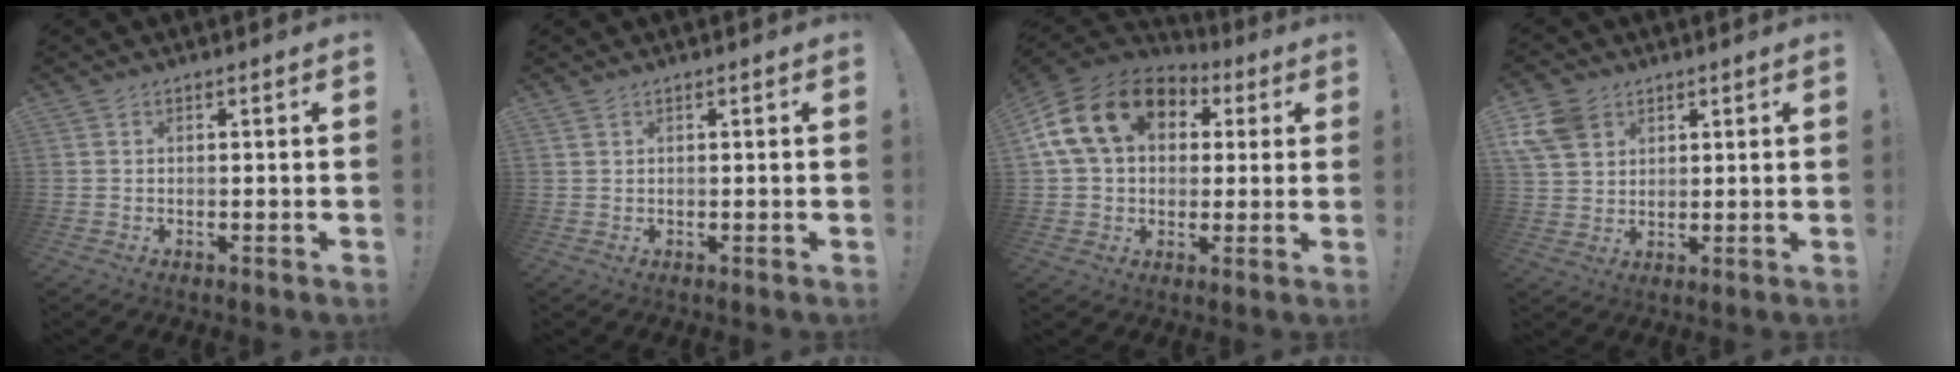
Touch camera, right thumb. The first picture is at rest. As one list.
[{"total": 0.6, "force": [0.4, 0.3, 0.2], "torque": [-0.006, 0.000, 0.008]}, {"total": 19.1, "force": [6.0, 13.5, 12.1], "torque": [-0.204, -0.002, 0.111]}, {"total": 9.7, "force": [4.9, 7.1, 4.3], "torque": [-0.093, -0.018, 0.101]}]